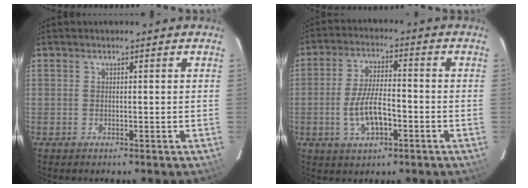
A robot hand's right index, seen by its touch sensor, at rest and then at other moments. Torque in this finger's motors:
{"motor_torque": [0.51, 0.12, 0.40, 0.13]}